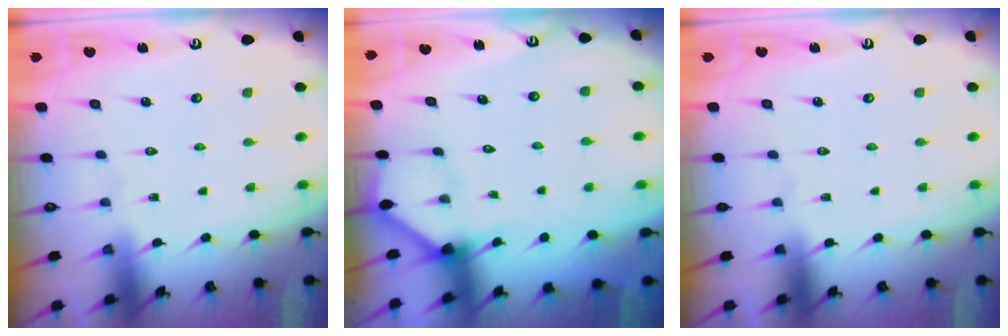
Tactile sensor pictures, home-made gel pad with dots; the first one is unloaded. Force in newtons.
{"total": 1.8, "press": 1.8, "slide": 0.1}
{"total": 0.0}